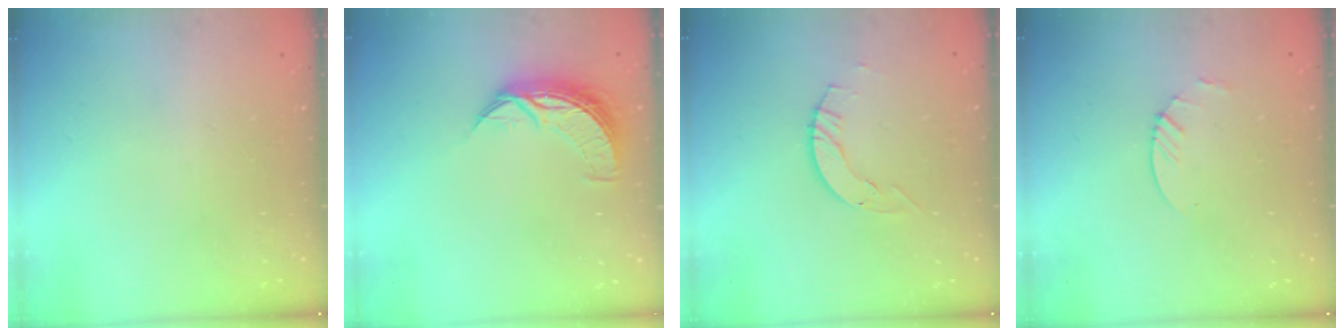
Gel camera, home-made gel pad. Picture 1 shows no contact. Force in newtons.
{"total": 8.2, "press": 8.2, "slide": 0.7}
{"total": 2.1, "press": 2.1, "slide": 0.3}
{"total": 3.0, "press": 3.0, "slide": 0.3}